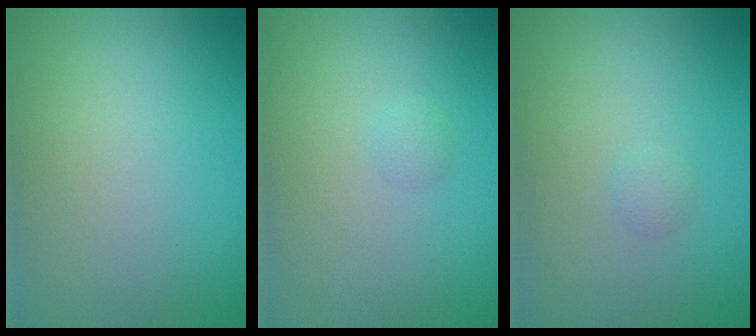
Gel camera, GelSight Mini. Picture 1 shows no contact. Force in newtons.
{"total": 0.6, "press": 0.6, "slide": 0.1}
{"total": 0.7, "press": 0.7, "slide": 0.0}